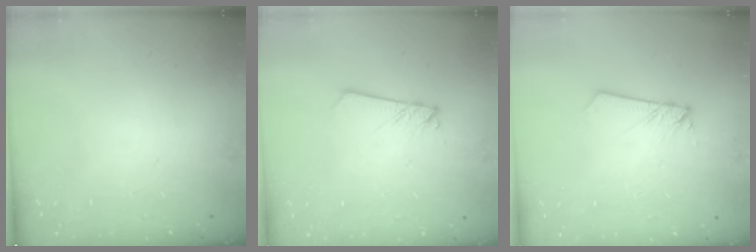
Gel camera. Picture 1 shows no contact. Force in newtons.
{"total": 2.2, "press": 2.2, "slide": 0.2}
{"total": 2.4, "press": 2.4, "slide": 0.1}